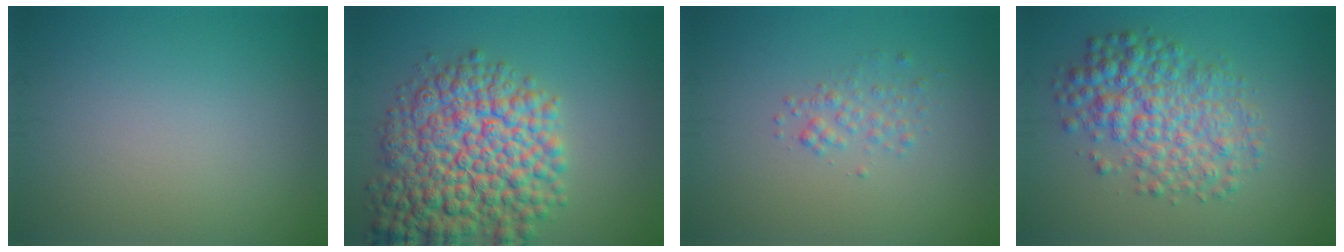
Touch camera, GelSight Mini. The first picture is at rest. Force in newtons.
{"total": 11.0, "press": 11.0, "slide": 0.4}
{"total": 1.5, "press": 1.5, "slide": 0.1}
{"total": 5.9, "press": 5.9, "slide": 0.1}